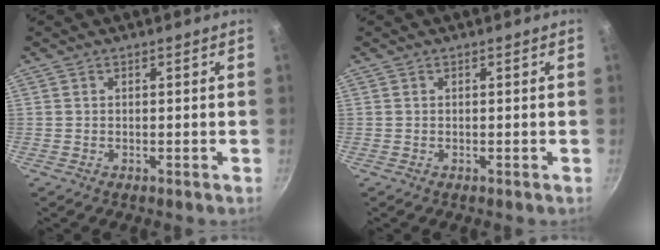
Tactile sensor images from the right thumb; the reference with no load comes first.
{"total": 0.0}